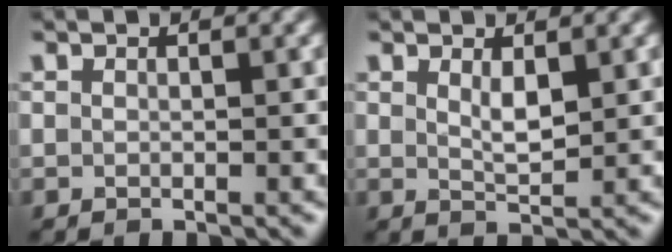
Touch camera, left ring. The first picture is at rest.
{"total": 1.6, "force": [0.5, 0.5, 1.4], "torque": [-0.026, -0.005, 0.014]}